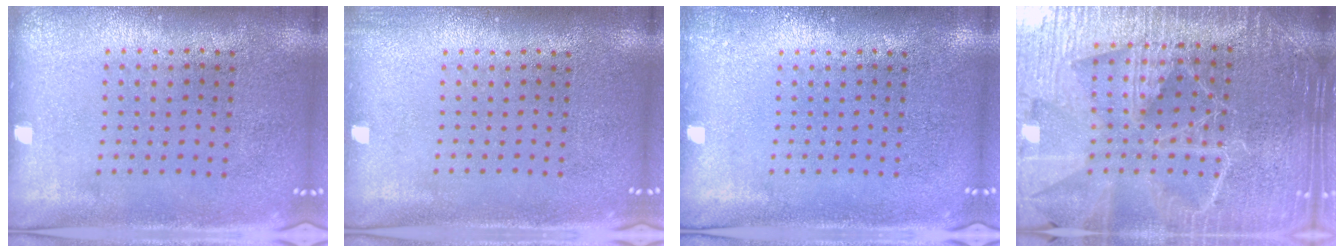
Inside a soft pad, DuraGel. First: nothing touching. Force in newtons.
{"total": 0.7, "press": 0.7, "slide": 0.0}
{"total": 0.7, "press": 0.7, "slide": 0.2}
{"total": 5.3, "press": 4.8, "slide": 2.3}